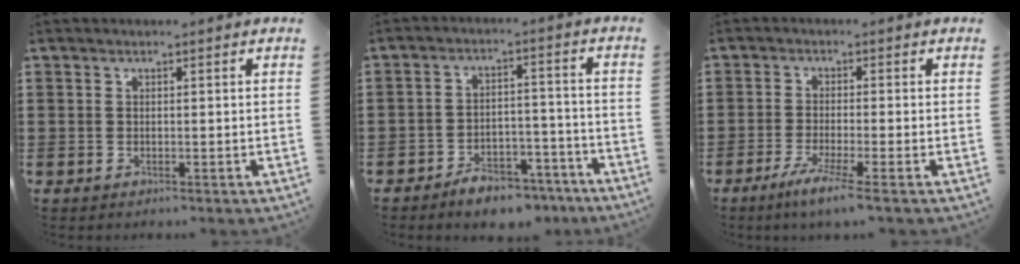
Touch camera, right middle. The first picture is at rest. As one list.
[{"total": 5.7, "force": [-5.3, 1.6, 1.6], "torque": [-0.023, 0.016, -0.102]}, {"total": 3.8, "force": [-2.5, -0.4, 2.9], "torque": [-0.061, -0.014, -0.046]}]